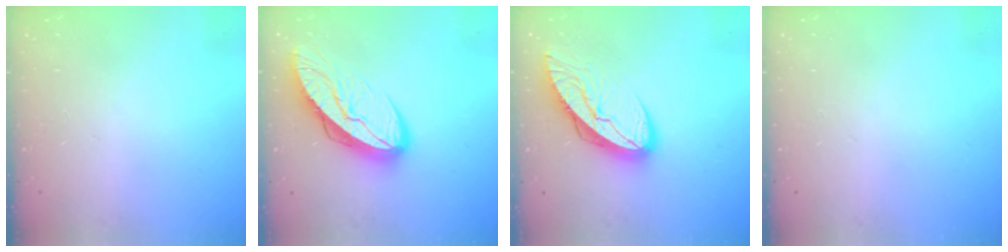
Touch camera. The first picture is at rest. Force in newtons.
{"total": 12.0, "press": 11.9, "slide": 1.1}
{"total": 10.7, "press": 10.6, "slide": 1.1}
{"total": 0.0}